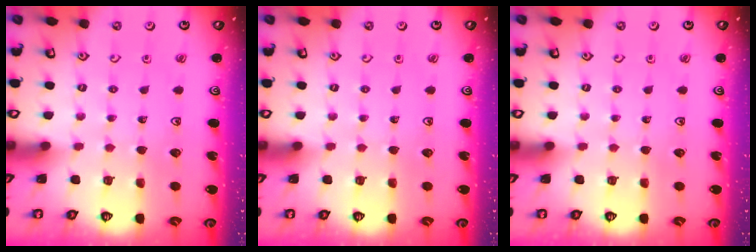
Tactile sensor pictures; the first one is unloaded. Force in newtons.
{"total": 0.0}
{"total": 0.0}